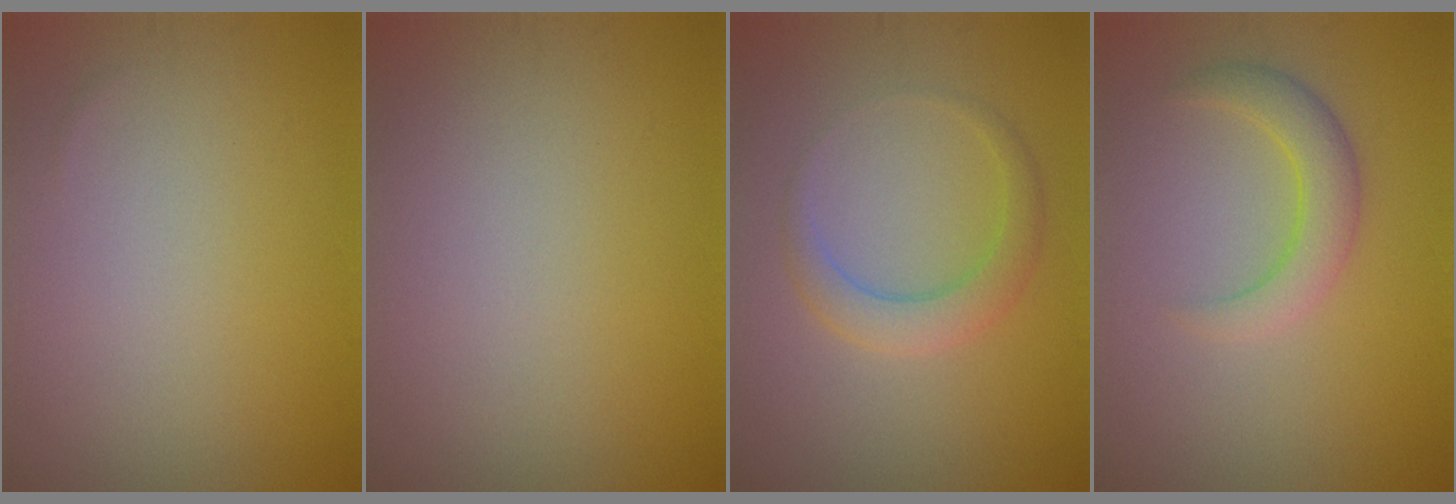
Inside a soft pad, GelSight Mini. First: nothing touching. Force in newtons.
{"total": 0.0}
{"total": 2.8, "press": 2.8, "slide": 0.1}
{"total": 3.0, "press": 2.9, "slide": 0.2}